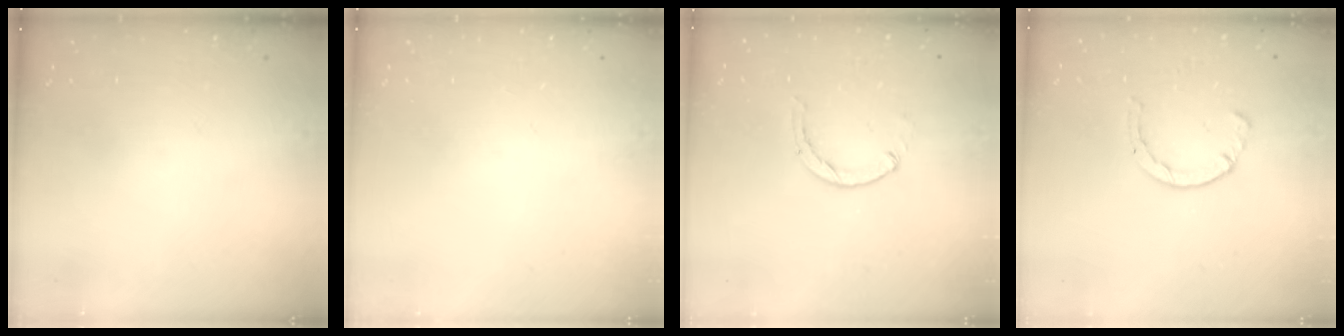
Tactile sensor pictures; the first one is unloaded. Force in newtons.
{"total": 0.0}
{"total": 0.8, "press": 0.8, "slide": 0.2}
{"total": 2.1, "press": 2.1, "slide": 0.5}